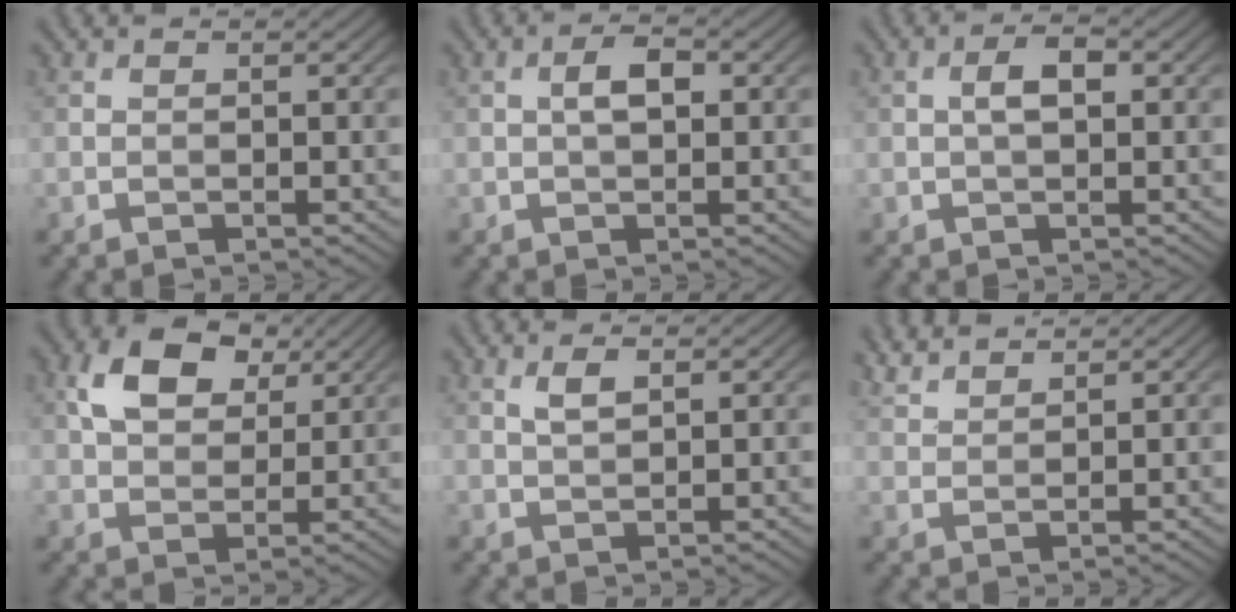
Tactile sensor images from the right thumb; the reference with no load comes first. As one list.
[{"total": 2.8, "force": [0.4, 1.4, 2.5], "torque": [-0.043, 0.007, 0.002]}, {"total": 2.8, "force": [0.3, 1.2, 2.4], "torque": [-0.043, 0.008, 0.001]}, {"total": 8.0, "force": [3.5, 5.1, 5.0], "torque": [-0.104, 0.003, 0.060]}, {"total": 2.3, "force": [1.1, 0.9, 1.8], "torque": [-0.041, 0.002, 0.024]}, {"total": 3.7, "force": [3.3, 0.8, 1.4], "torque": [-0.036, 0.005, 0.071]}]